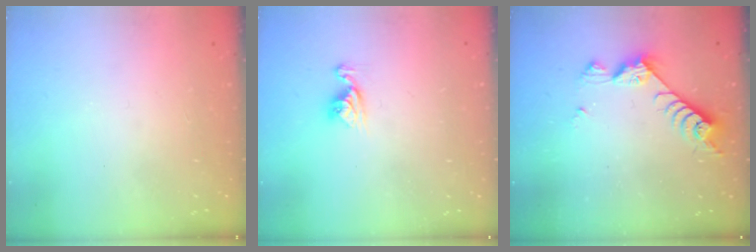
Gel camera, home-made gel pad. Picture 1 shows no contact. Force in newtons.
{"total": 6.9, "press": 6.9, "slide": 0.7}
{"total": 7.9, "press": 7.8, "slide": 1.3}